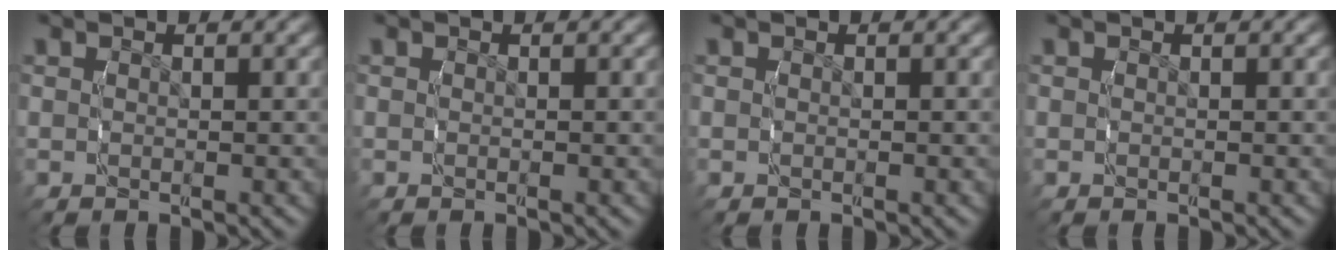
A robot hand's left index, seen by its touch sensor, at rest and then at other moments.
{"total": 0.0}
{"total": 0.0}
{"total": 0.0}